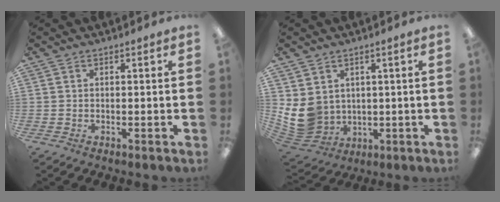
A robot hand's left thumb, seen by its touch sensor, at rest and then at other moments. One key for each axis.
{"total": 9.5, "fx": 1.3, "fy": 8.6, "fz": 3.9, "tx": -0.117, "ty": -0.016, "tz": 0.033}